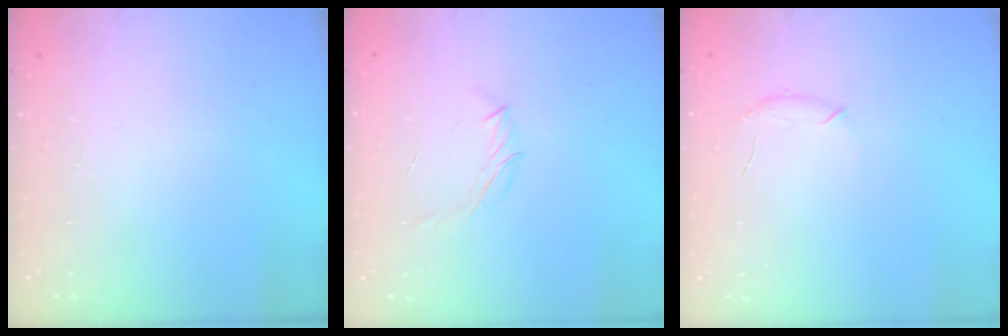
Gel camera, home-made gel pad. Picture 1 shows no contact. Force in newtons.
{"total": 6.0, "press": 5.9, "slide": 1.1}
{"total": 6.9, "press": 6.7, "slide": 1.8}